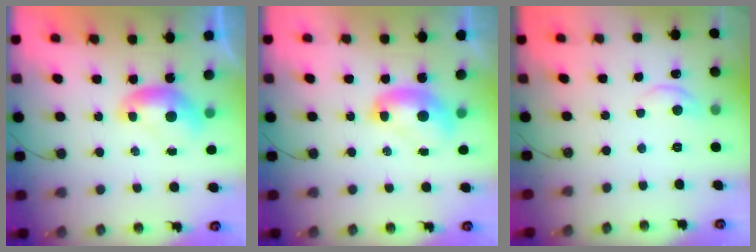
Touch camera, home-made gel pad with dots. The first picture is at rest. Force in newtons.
{"total": 2.4, "press": 2.4, "slide": 0.3}
{"total": 2.4, "press": 2.3, "slide": 0.6}